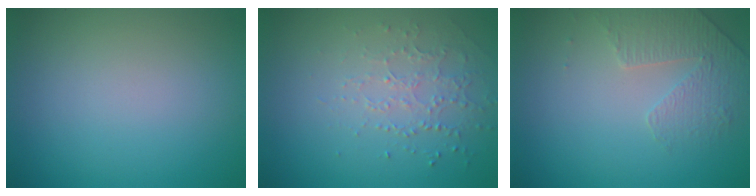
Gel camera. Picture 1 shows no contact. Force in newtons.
{"total": 1.5, "press": 1.2, "slide": 0.9}
{"total": 1.8, "press": 1.4, "slide": 1.0}